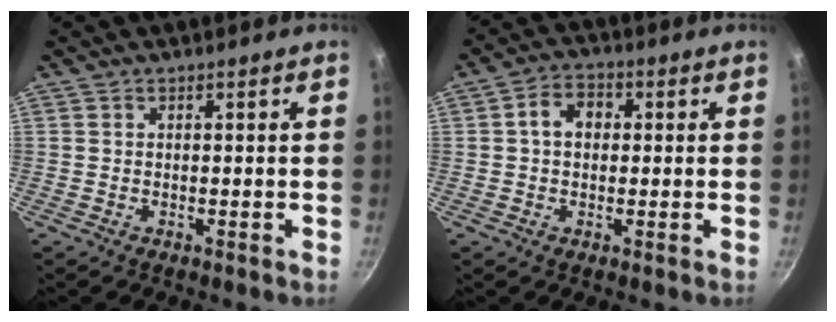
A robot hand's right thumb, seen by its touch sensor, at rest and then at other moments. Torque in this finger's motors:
{"motor_torque": [0.20, 1.50, 0.80, -0.54, 0.13]}